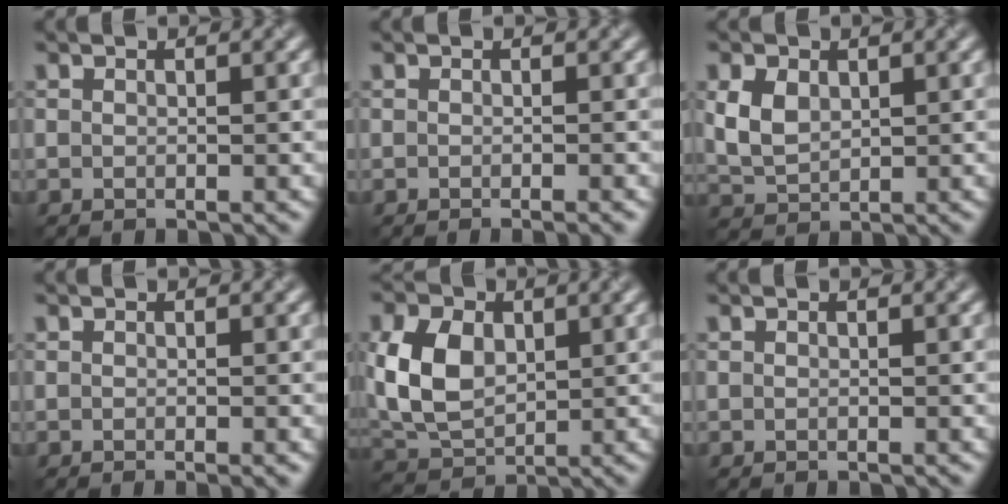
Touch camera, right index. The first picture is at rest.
{"total": 1.6, "force": [-0.5, 0.7, 1.4], "torque": [-0.005, 0.003, -0.013]}
{"total": 2.6, "force": [0.4, 2.0, 1.6], "torque": [-0.050, 0.008, 0.023]}
{"total": 1.4, "force": [-0.3, 0.5, 1.3], "torque": [-0.009, 0.001, -0.007]}
{"total": 6.7, "force": [0.7, 4.8, 4.6], "torque": [-0.124, 0.015, 0.020]}
{"total": 0.0}